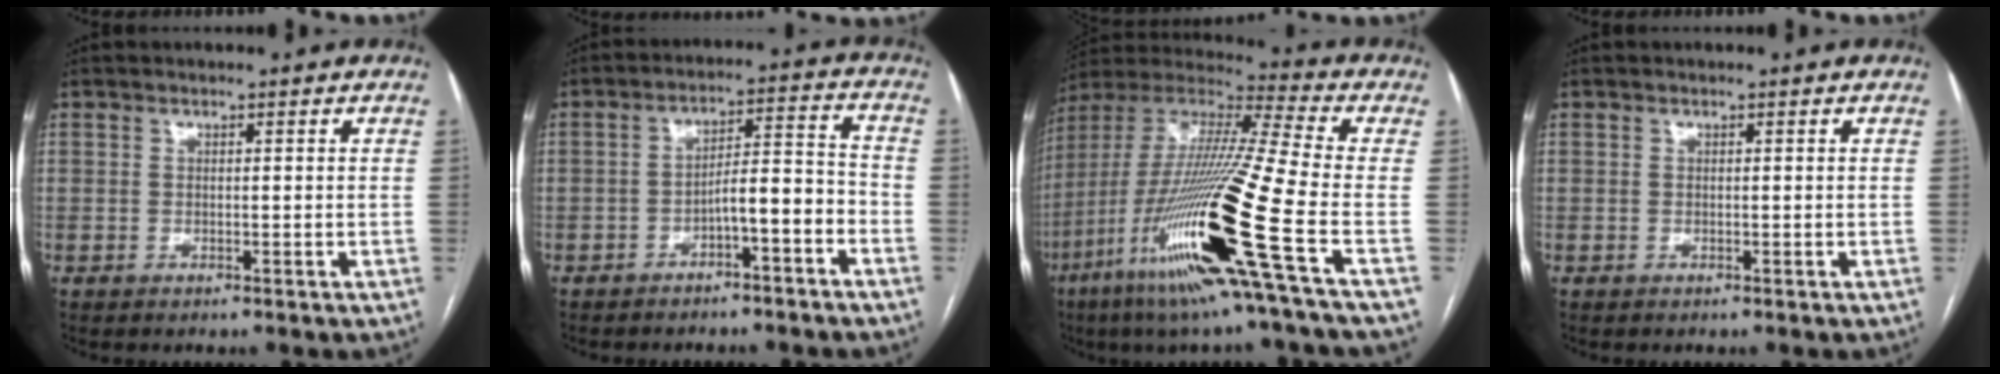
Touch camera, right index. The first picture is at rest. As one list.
[{"total": 6.6, "force": [-3.5, 0.9, 5.6], "torque": [-0.086, 0.032, -0.049]}, {"total": 25.8, "force": [-9.4, 0.0, 24.0], "torque": [-0.473, -0.044, -0.180]}, {"total": 0.0}]